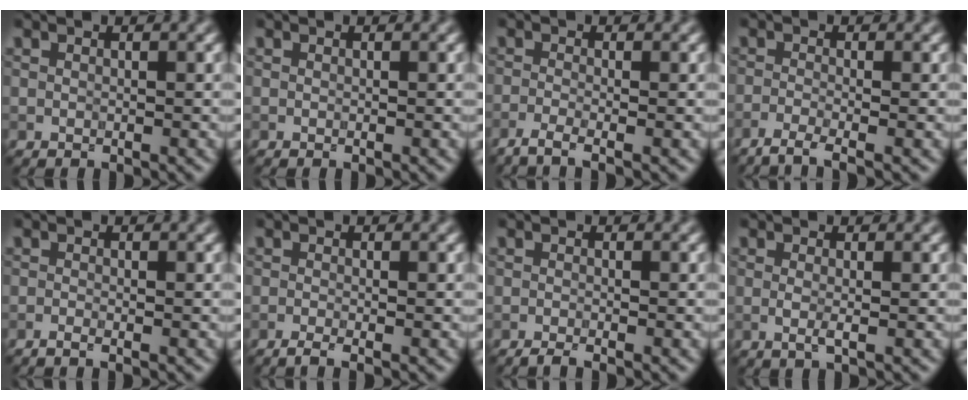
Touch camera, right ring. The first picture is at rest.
{"total": 0.0}
{"total": 2.7, "force": [-1.8, 0.6, 1.9], "torque": [-0.038, -0.005, -0.049]}
{"total": 2.9, "force": [-2.1, 0.6, 2.0], "torque": [-0.038, -0.003, -0.053]}
{"total": 1.1, "force": [-0.7, 0.2, 0.8], "torque": [-0.015, -0.003, -0.017]}
{"total": 1.9, "force": [-1.2, 0.4, 1.4], "torque": [-0.025, -0.005, -0.030]}
{"total": 1.5, "force": [-1.2, 0.2, 0.9], "torque": [-0.015, -0.002, -0.026]}
{"total": 1.2, "force": [-0.1, 0.3, 1.2], "torque": [-0.026, -0.004, -0.004]}